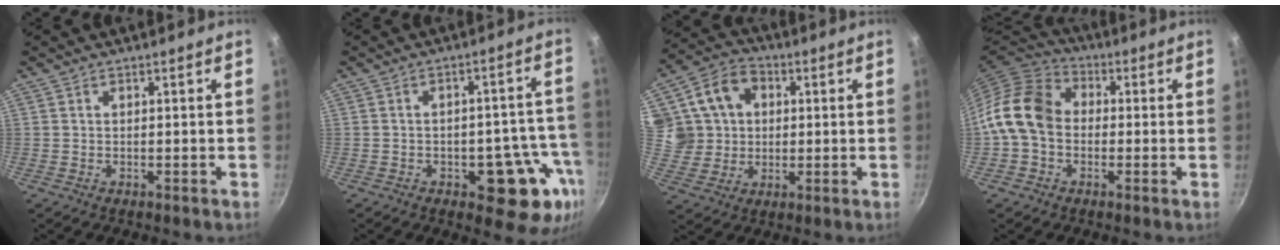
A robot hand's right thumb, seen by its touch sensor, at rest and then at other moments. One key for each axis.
{"total": 12.7, "fx": -5.0, "fy": 6.6, "fz": 9.7, "tx": -0.059, "ty": 0.031, "tz": -0.059}
{"total": 13.1, "fx": 3.2, "fy": 11.3, "fz": 5.9, "tx": -0.084, "ty": 0.010, "tz": 0.055}
{"total": 12.0, "fx": -0.6, "fy": 9.4, "fz": 7.4, "tx": -0.111, "ty": 0.027, "tz": -0.035}